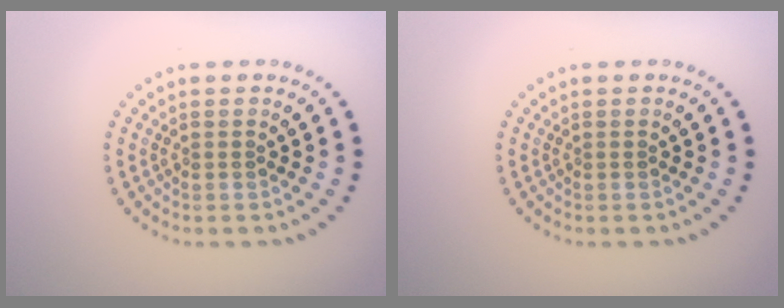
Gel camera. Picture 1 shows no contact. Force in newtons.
{"total": 0.0}